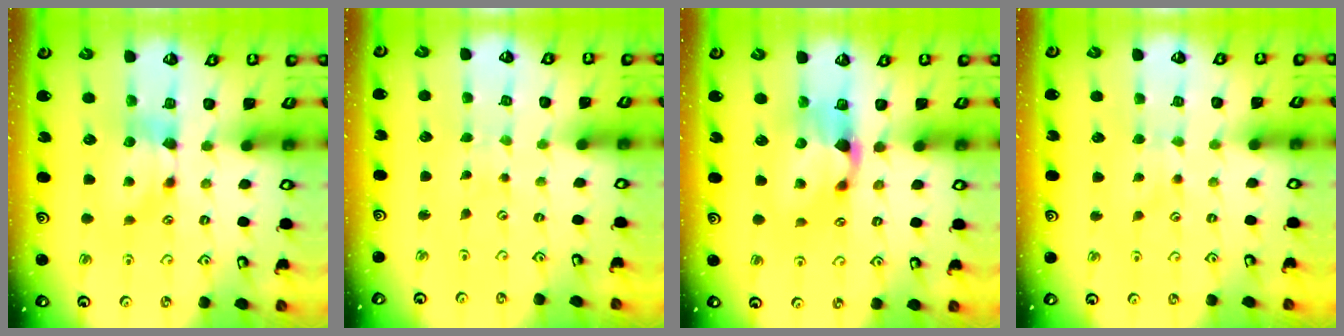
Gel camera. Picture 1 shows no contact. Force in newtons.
{"total": 6.1, "press": 6.1, "slide": 0.2}
{"total": 2.2, "press": 1.8, "slide": 1.3}
{"total": 2.7, "press": 2.7, "slide": 0.5}